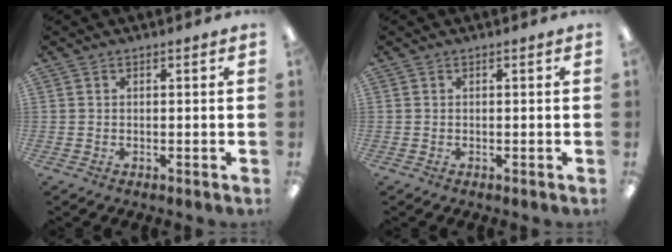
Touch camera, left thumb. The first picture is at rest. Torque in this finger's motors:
{"motor_torque": [-0.10, -0.06, 0.29, 0.24, 0.00]}